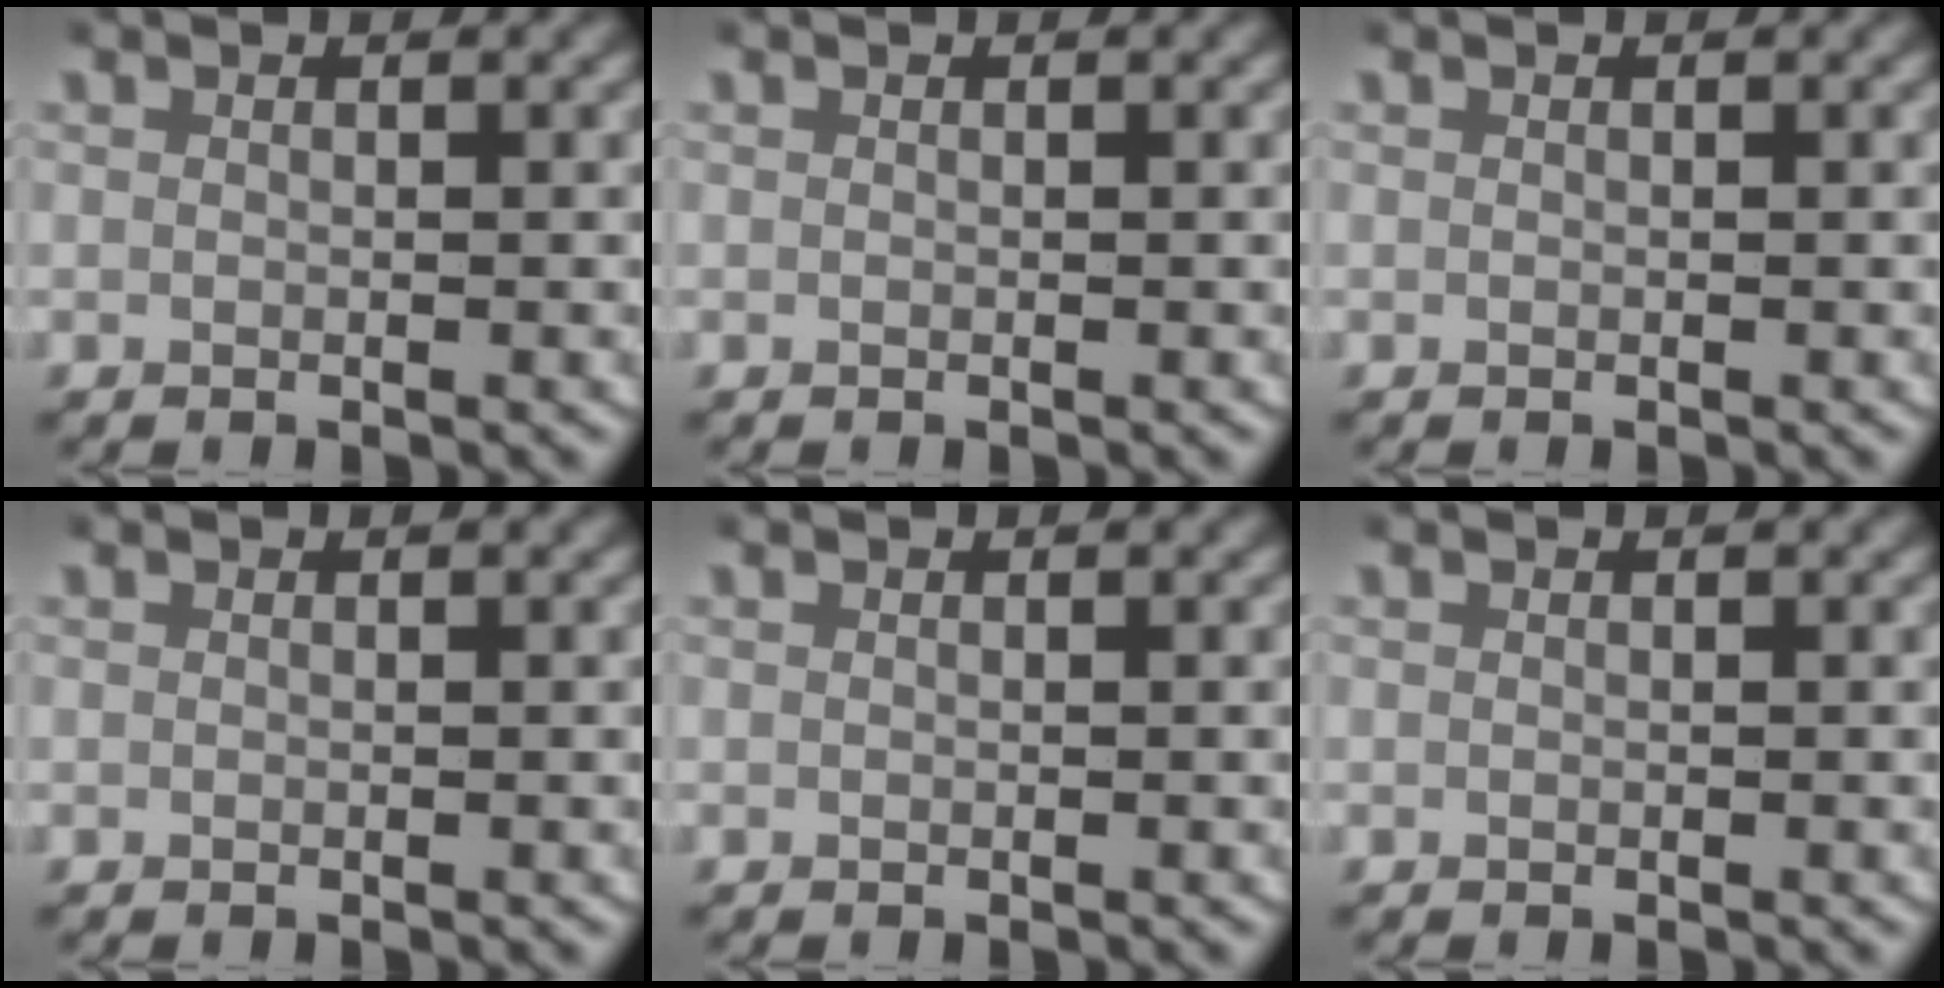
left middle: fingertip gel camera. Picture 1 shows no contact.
{"total": 0.0}
{"total": 0.0}
{"total": 0.0}
{"total": 0.0}
{"total": 0.0}